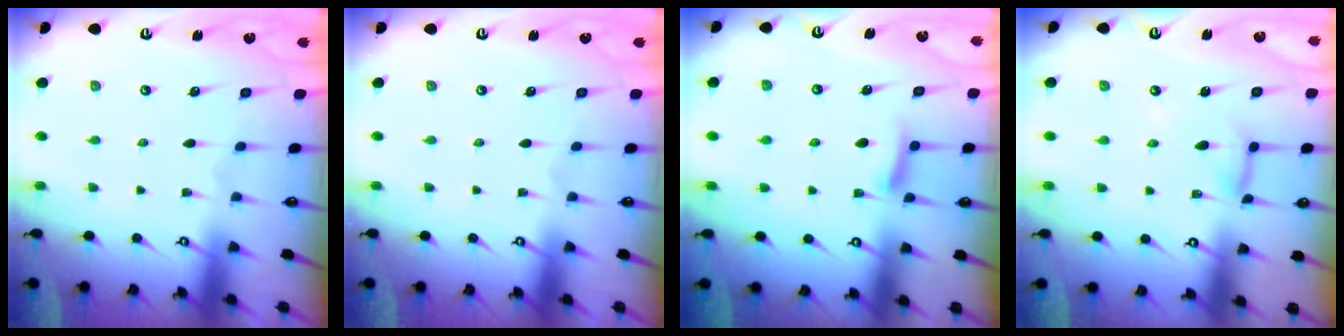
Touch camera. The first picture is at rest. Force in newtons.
{"total": 0.0}
{"total": 6.0, "press": 5.9, "slide": 0.7}
{"total": 7.7, "press": 7.7, "slide": 0.7}